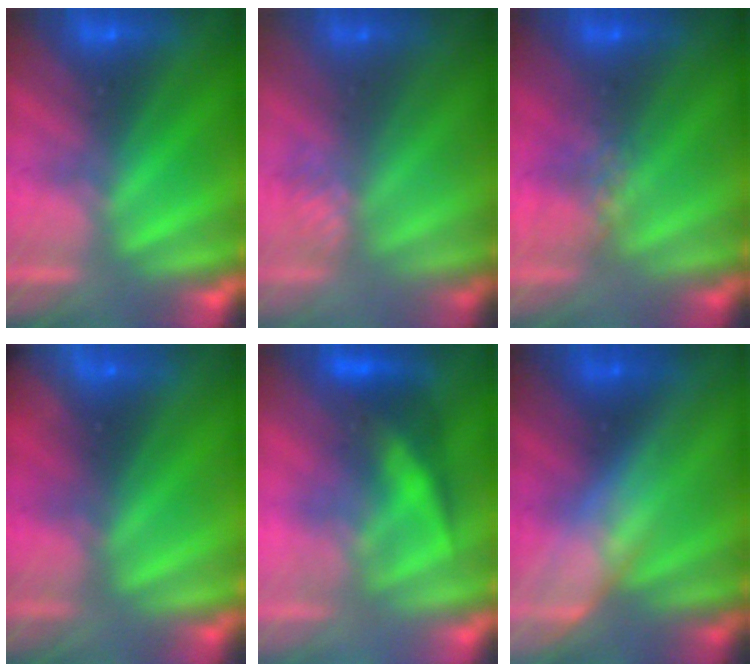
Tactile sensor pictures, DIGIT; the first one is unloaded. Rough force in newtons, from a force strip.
{"total": 2.7}
{"total": 4.5}
{"total": 7.0}
{"total": 2.9}
{"total": 2.8}